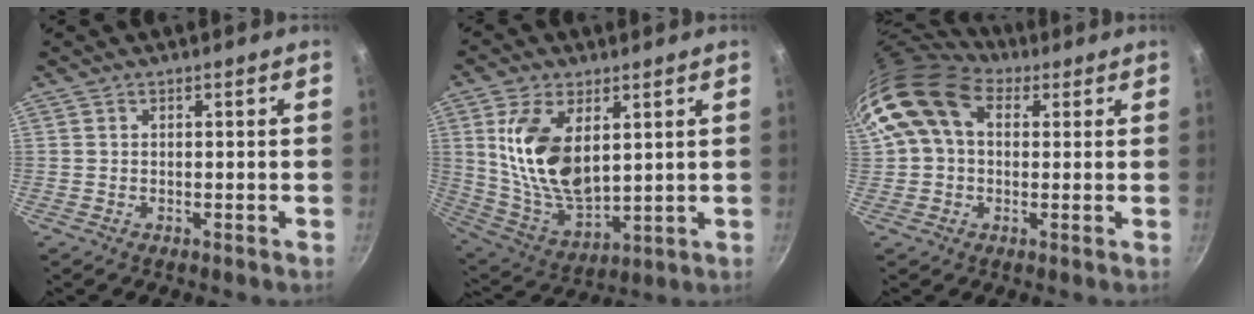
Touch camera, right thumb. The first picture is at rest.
{"total": 16.0, "force": [4.3, 8.8, 12.7], "torque": [-0.226, -0.033, 0.096]}
{"total": 13.4, "force": [4.1, 9.5, 8.5], "torque": [-0.152, 0.019, 0.060]}